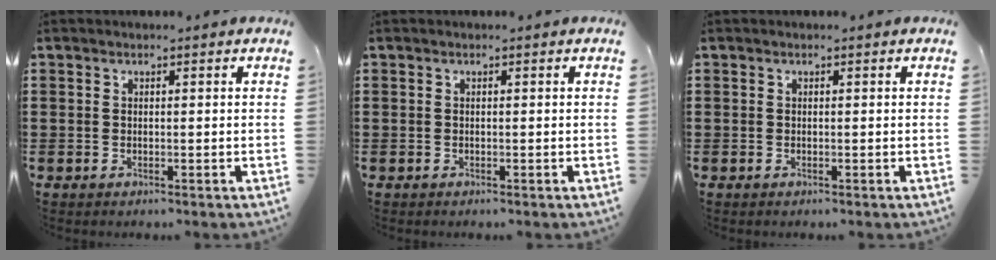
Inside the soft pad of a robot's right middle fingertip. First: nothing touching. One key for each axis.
{"total": 0.0}
{"total": 0.0}